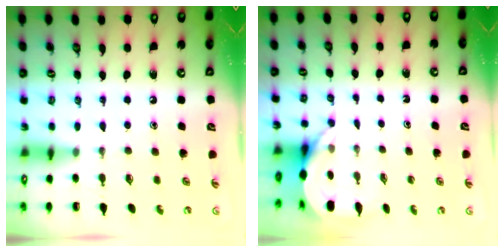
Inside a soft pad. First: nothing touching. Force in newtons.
{"total": 4.6, "press": 4.6, "slide": 0.3}